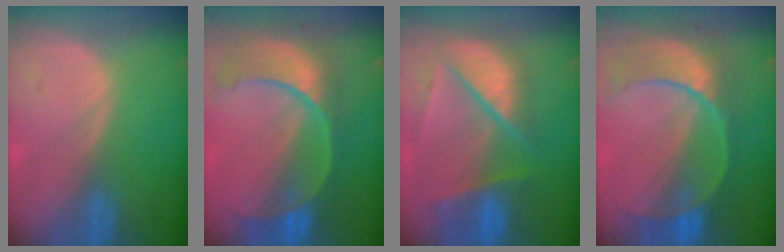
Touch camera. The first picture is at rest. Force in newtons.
{"total": 11.2, "press": 9.4, "slide": 6.2}
{"total": 10.1, "press": 8.6, "slide": 5.3}
{"total": 10.3, "press": 9.0, "slide": 5.0}